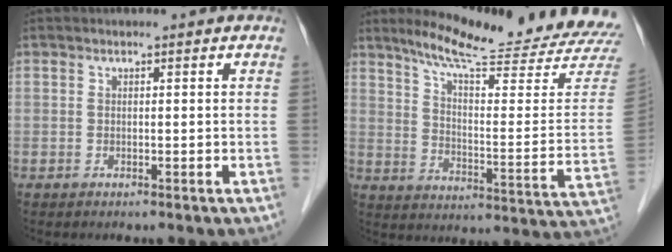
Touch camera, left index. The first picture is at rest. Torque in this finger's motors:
{"motor_torque": [-0.17, -0.19, 0.03, 0.01]}